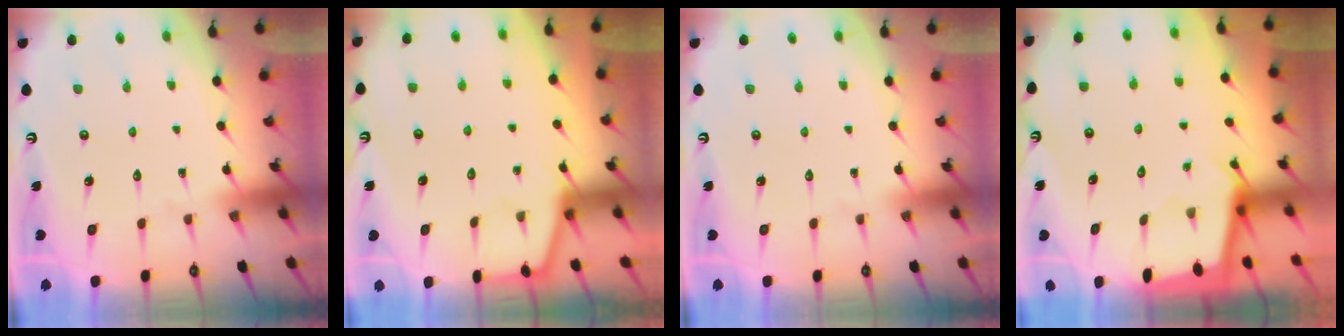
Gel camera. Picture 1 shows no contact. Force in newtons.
{"total": 1.6, "press": 1.6, "slide": 0.3}
{"total": 0.0}
{"total": 1.7, "press": 1.7, "slide": 0.2}